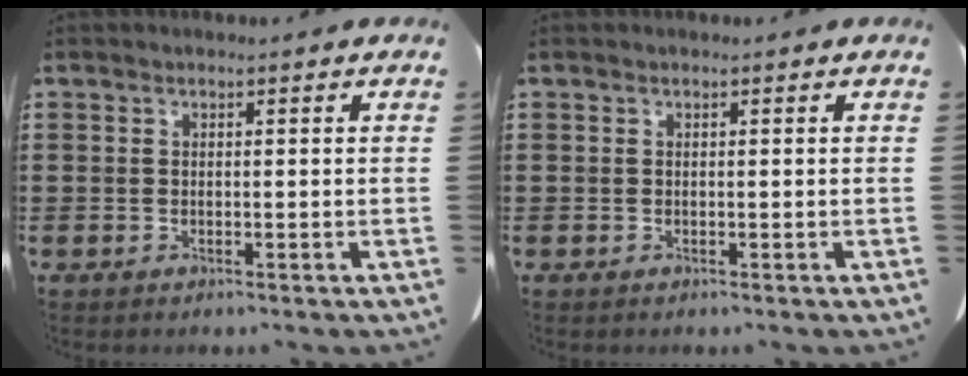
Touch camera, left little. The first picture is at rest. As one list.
[{"total": 0.0}]